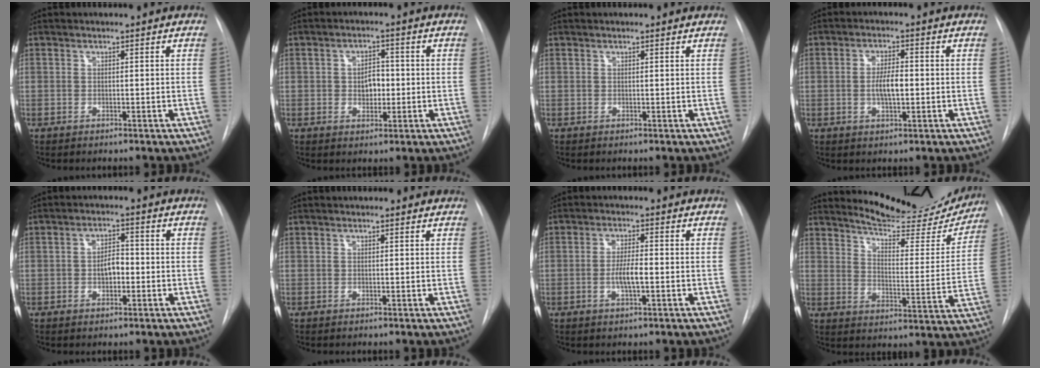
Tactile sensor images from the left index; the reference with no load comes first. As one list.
[{"total": 3.7, "force": [-0.1, 2.4, 2.8], "torque": [-0.040, 0.007, 0.001]}, {"total": 2.4, "force": [2.3, 0.3, 0.7], "torque": [-0.013, 0.015, 0.022]}, {"total": 4.1, "force": [-0.3, 1.2, 3.9], "torque": [-0.075, 0.000, -0.005]}, {"total": 3.3, "force": [-0.6, 1.8, 2.7], "torque": [-0.044, 0.008, -0.009]}, {"total": 3.0, "force": [2.8, 0.5, 0.9], "torque": [-0.016, 0.017, 0.028]}, {"total": 3.7, "force": [-0.7, 0.6, 3.6], "torque": [-0.071, -0.003, -0.013]}, {"total": 19.1, "force": [17.9, 3.3, 5.6], "torque": [-0.072, -0.062, 0.227]}]